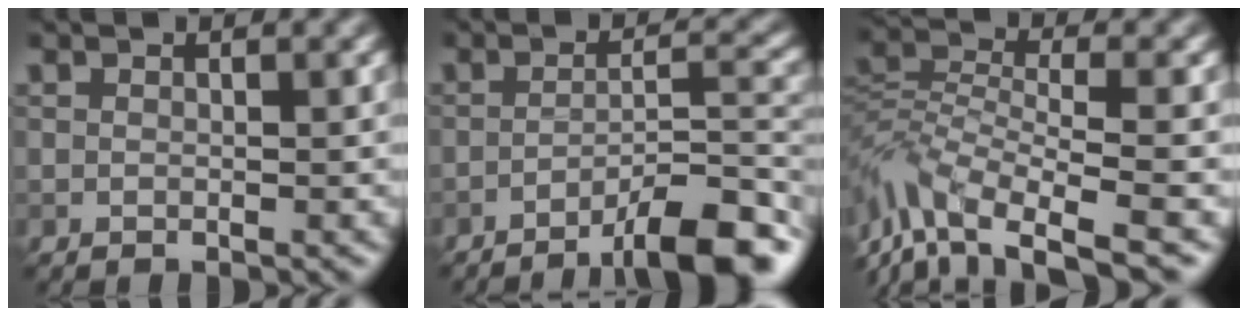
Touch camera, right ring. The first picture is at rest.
{"total": 8.5, "force": [-5.7, 1.7, 6.0], "torque": [-0.079, 0.013, -0.088]}
{"total": 8.5, "force": [-5.7, 3.2, 5.4], "torque": [-0.118, -0.008, -0.107]}